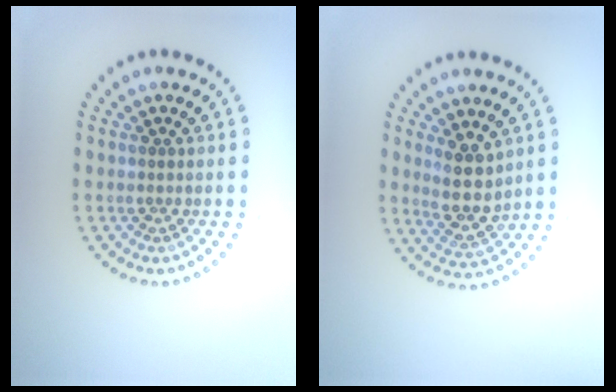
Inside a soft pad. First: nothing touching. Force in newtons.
{"total": 3.3, "press": 2.9, "slide": 1.7}